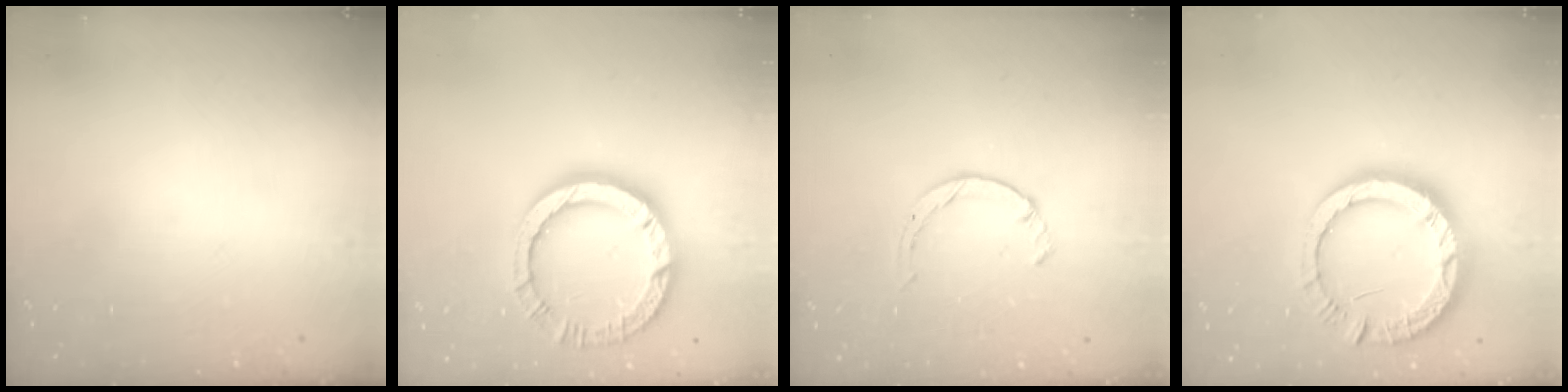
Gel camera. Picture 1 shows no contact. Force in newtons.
{"total": 15.0, "press": 14.9, "slide": 1.9}
{"total": 1.7, "press": 1.7, "slide": 0.2}
{"total": 12.5, "press": 12.4, "slide": 0.9}